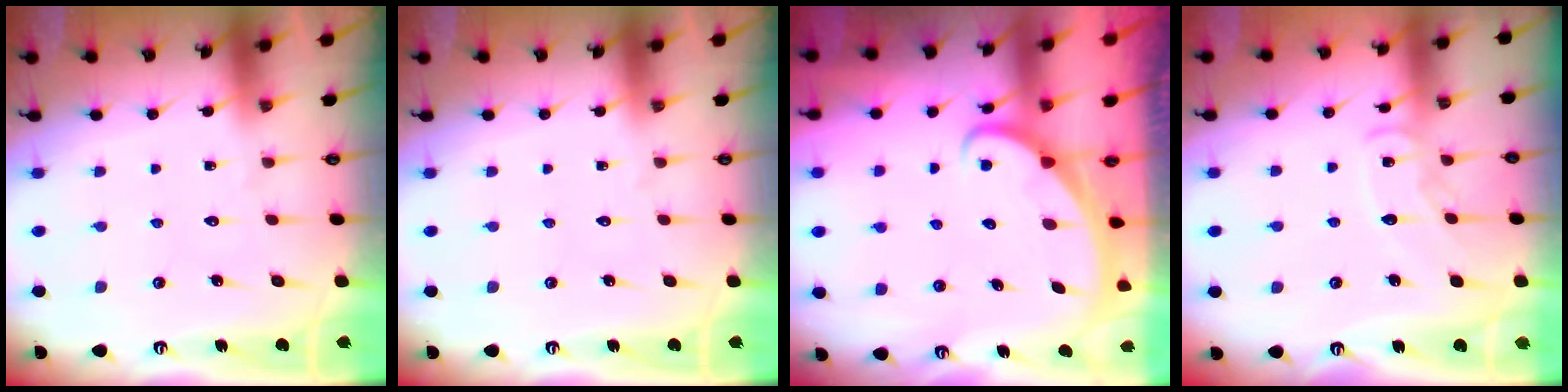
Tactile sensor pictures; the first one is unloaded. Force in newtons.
{"total": 0.0}
{"total": 2.5, "press": 2.5, "slide": 0.2}
{"total": 8.6, "press": 8.5, "slide": 0.8}